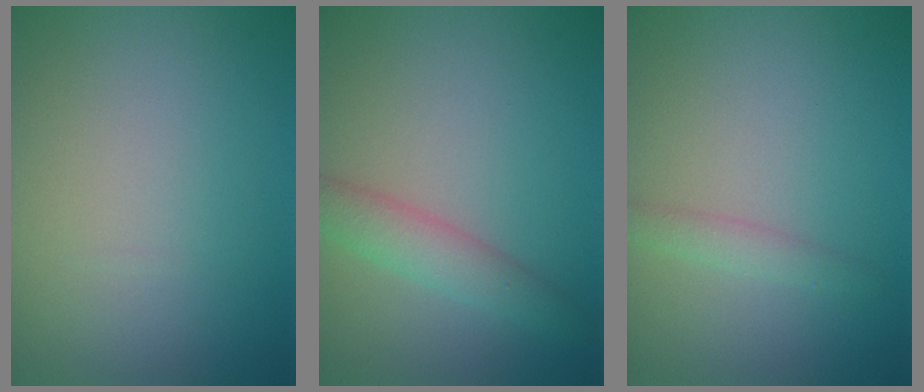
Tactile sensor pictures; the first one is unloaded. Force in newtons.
{"total": 2.8, "press": 2.8, "slide": 0.0}
{"total": 1.4, "press": 1.4, "slide": 0.0}